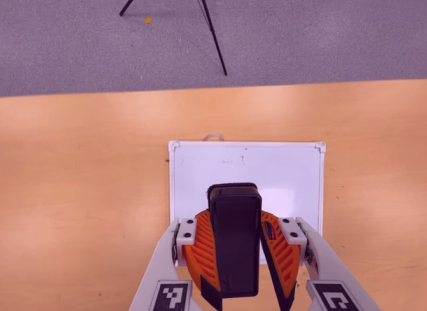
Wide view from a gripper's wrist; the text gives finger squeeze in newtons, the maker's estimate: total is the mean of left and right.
{"total": 9.9, "left": 10.2, "right": 9.6}